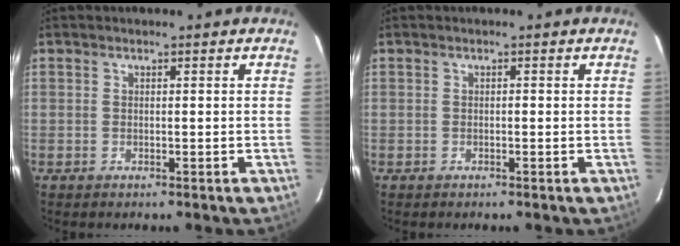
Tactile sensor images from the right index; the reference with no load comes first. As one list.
[{"total": 0.0}]